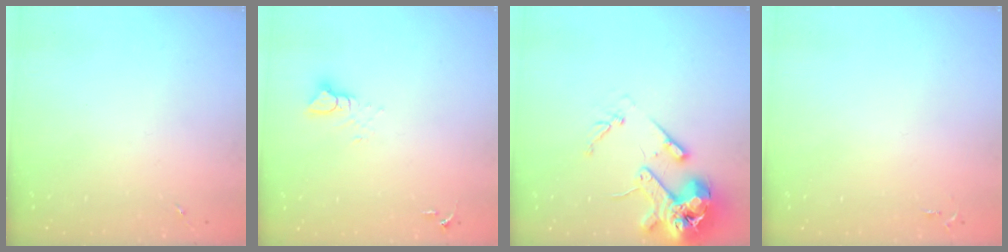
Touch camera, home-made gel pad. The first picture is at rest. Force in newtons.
{"total": 4.7, "press": 4.7, "slide": 0.4}
{"total": 15.0, "press": 14.8, "slide": 2.3}
{"total": 2.8, "press": 2.8, "slide": 0.4}